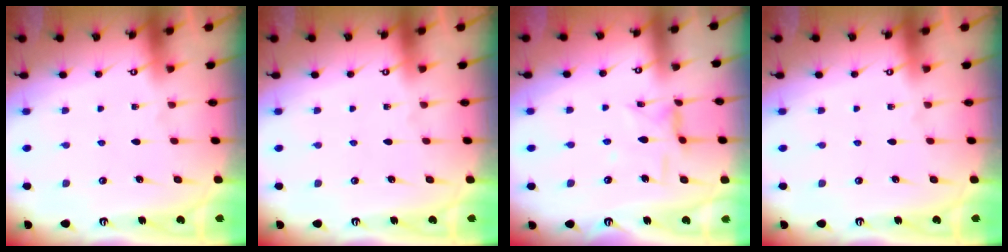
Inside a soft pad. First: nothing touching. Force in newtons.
{"total": 0.0}
{"total": 4.8, "press": 4.8, "slide": 0.3}
{"total": 0.0}